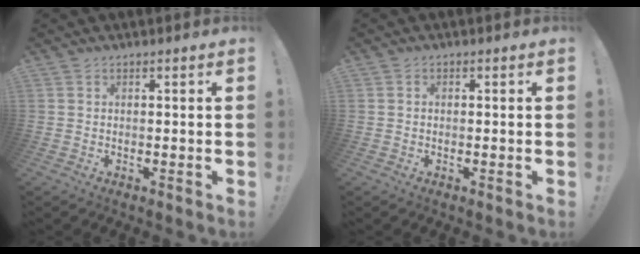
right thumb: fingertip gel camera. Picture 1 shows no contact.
{"total": 0.7, "force": [-0.3, 0.5, 0.2], "torque": [-0.005, 0.002, -0.005]}